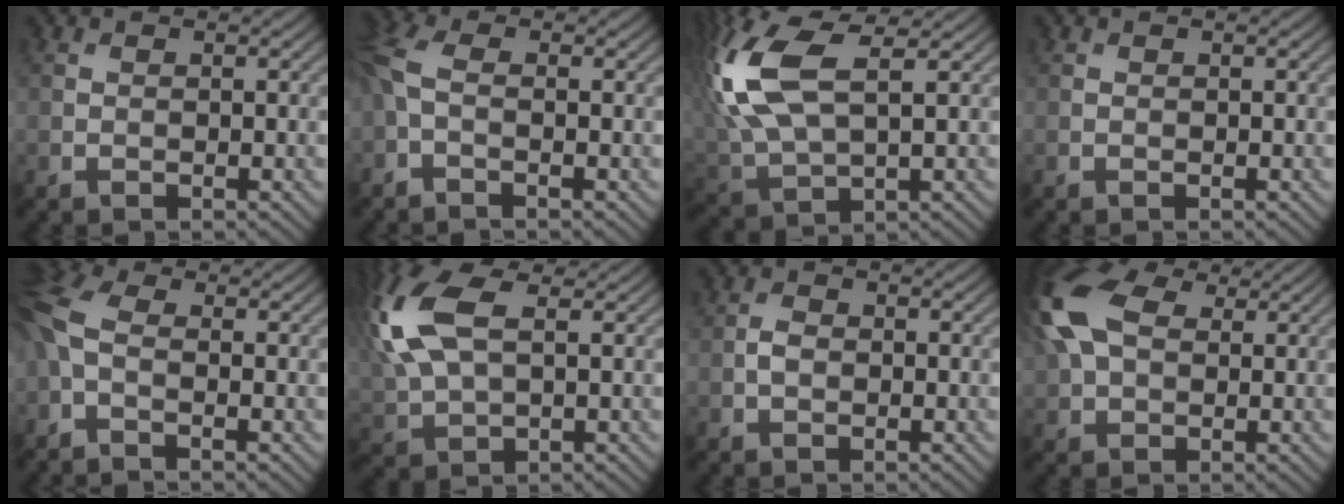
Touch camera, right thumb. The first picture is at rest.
{"total": 4.7, "force": [-0.8, 1.9, 4.2], "torque": [-0.115, 0.000, -0.028]}
{"total": 13.7, "force": [4.5, 6.4, 11.3], "torque": [-0.286, 0.013, 0.091]}
{"total": 0.0}
{"total": 6.8, "force": [-0.8, 3.6, 5.8], "torque": [-0.170, 0.006, -0.027]}
{"total": 13.3, "force": [4.2, 6.7, 10.7], "torque": [-0.286, 0.014, 0.078]}
{"total": 1.6, "force": [-0.2, 1.1, 1.2], "torque": [-0.025, 0.003, -0.008]}
{"total": 14.0, "force": [3.9, 8.5, 10.4], "torque": [-0.279, 0.023, 0.069]}